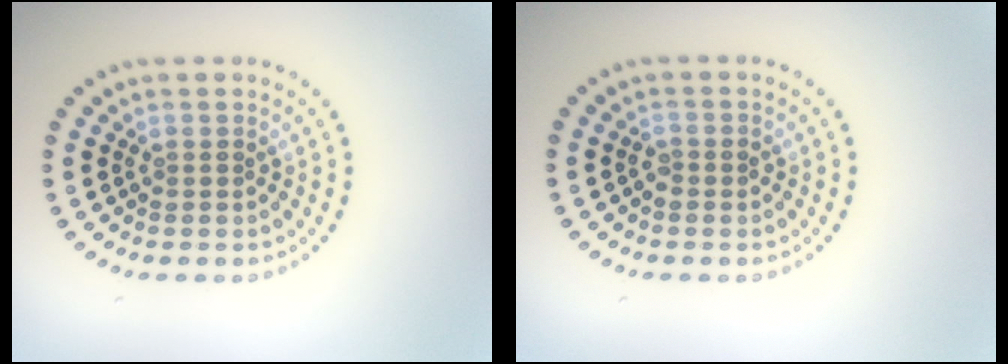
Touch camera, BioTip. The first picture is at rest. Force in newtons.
{"total": 0.9, "press": 0.8, "slide": 0.3}